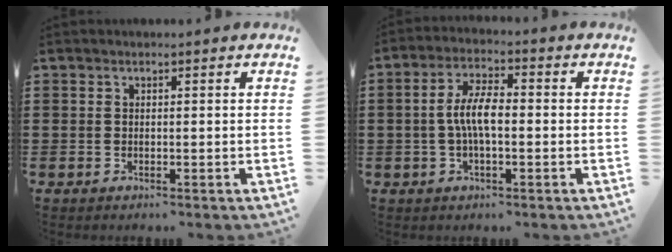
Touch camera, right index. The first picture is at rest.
{"total": 6.2, "force": [-0.6, 2.2, 5.8], "torque": [-0.116, 0.003, -0.015]}